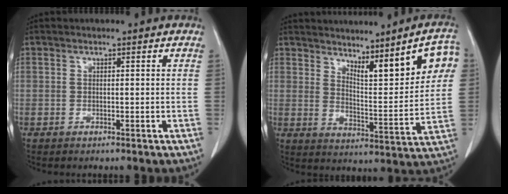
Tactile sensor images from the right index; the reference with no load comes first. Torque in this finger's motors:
{"motor_torque": [0.89, 0.88, 0.17, 0.05]}